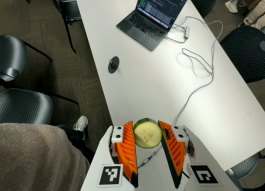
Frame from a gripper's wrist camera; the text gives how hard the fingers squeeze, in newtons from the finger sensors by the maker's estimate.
{"total": 9.8, "left": 9.4, "right": 10.2}